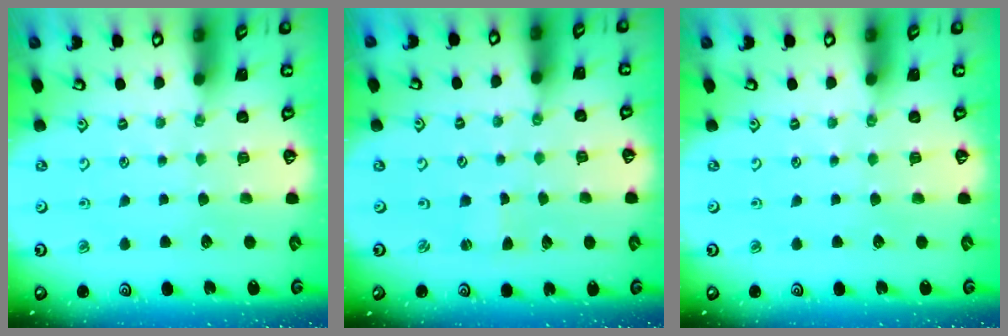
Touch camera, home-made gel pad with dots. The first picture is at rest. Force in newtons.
{"total": 0.0}
{"total": 0.0}